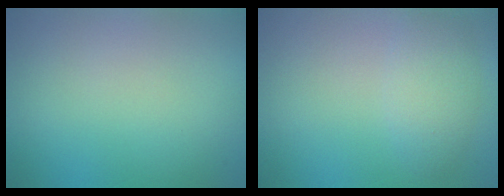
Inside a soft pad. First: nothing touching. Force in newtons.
{"total": 2.7, "press": 2.7, "slide": 0.2}